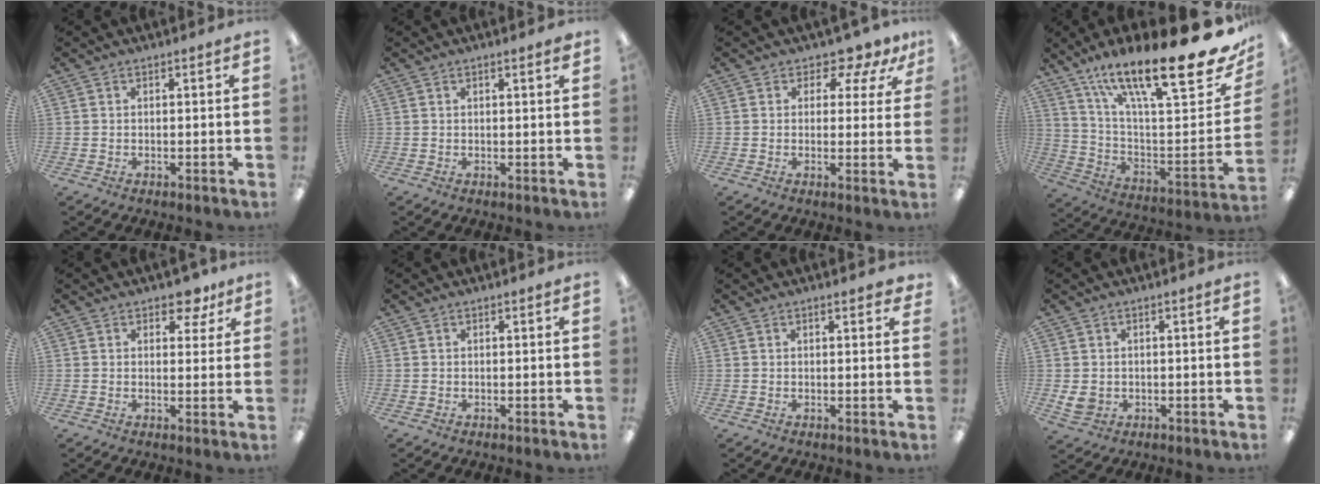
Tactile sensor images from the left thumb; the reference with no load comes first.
{"total": 1.3, "force": [1.0, 0.0, 0.8], "torque": [-0.017, 0.000, 0.017]}
{"total": 5.1, "force": [3.8, 2.8, 2.0], "torque": [-0.026, -0.027, 0.065]}
{"total": 25.0, "force": [16.7, 5.4, 17.8], "torque": [-0.264, -0.119, 0.268]}
{"total": 5.6, "force": [3.9, 3.1, 2.6], "torque": [-0.012, -0.019, 0.062]}
{"total": 0.0}
{"total": 1.8, "force": [1.4, 0.5, 1.1], "torque": [-0.015, -0.001, 0.023]}
{"total": 3.4, "force": [0.4, 2.9, 1.9], "torque": [-0.033, -0.002, 0.008]}